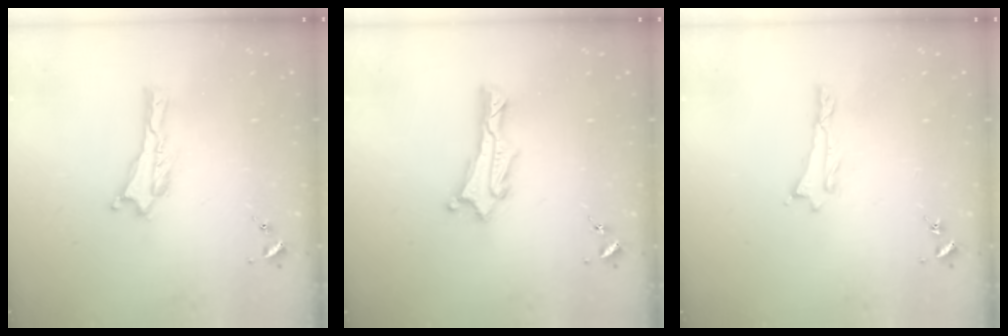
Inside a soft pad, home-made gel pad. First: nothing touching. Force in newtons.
{"total": 1.3, "press": 1.2, "slide": 0.1}
{"total": 0.5, "press": 0.5, "slide": 0.2}